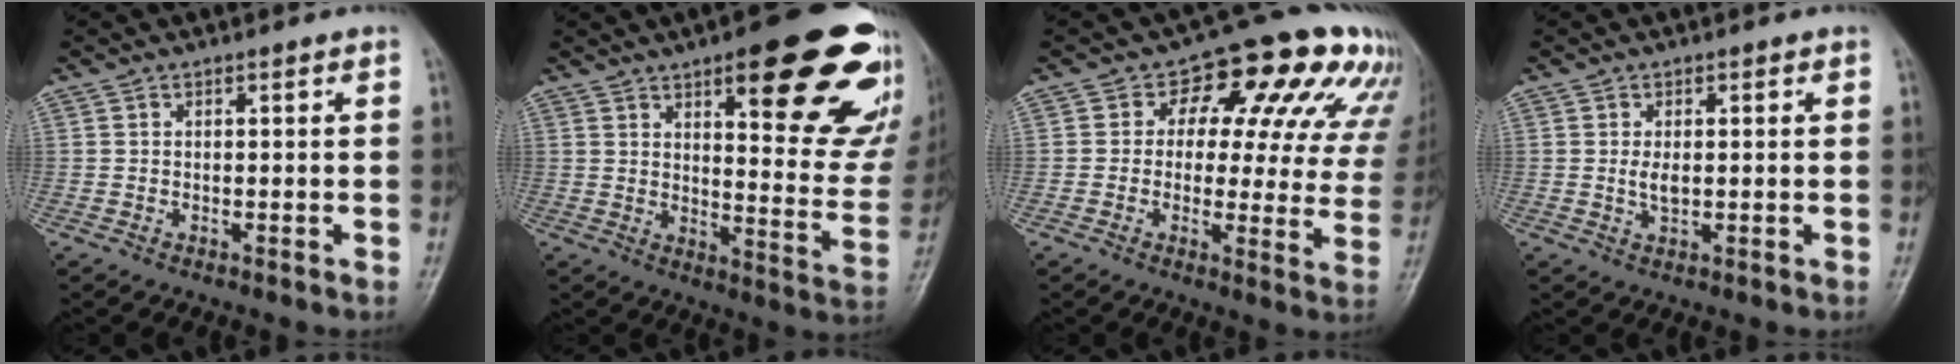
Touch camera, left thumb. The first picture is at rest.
{"total": 25.0, "force": [13.6, 7.2, 19.8], "torque": [-0.211, -0.055, 0.181]}
{"total": 17.5, "force": [8.2, 9.9, 11.8], "torque": [-0.098, -0.003, 0.083]}
{"total": 2.4, "force": [0.1, 1.4, 2.0], "torque": [-0.037, -0.005, 0.003]}